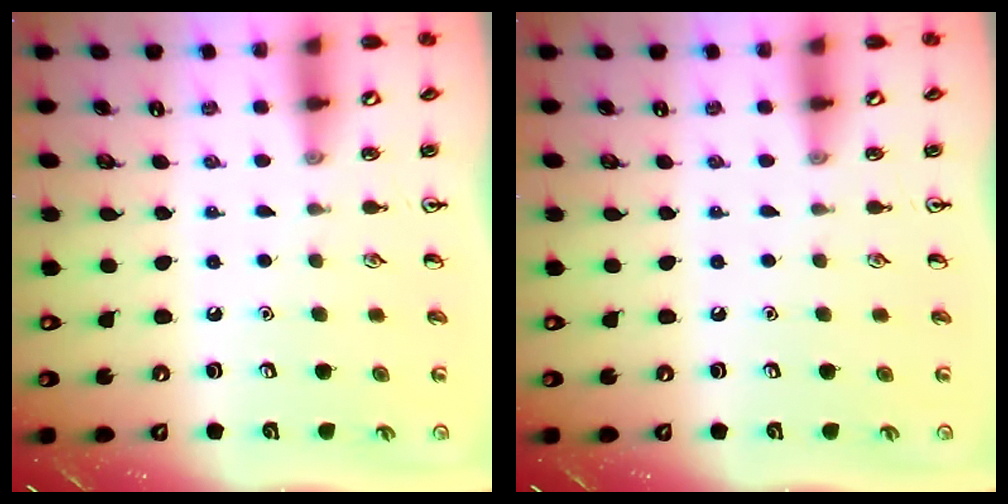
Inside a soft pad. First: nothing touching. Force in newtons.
{"total": 0.0}